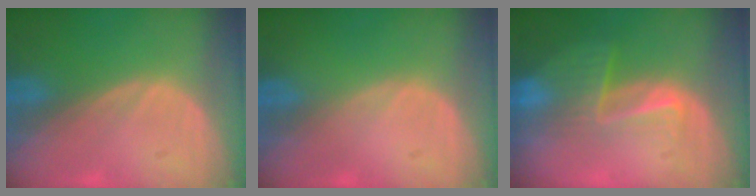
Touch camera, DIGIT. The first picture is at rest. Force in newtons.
{"total": 0.0}
{"total": 6.6, "press": 5.6, "slide": 3.5}